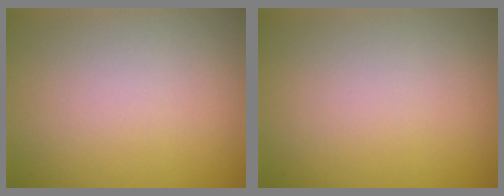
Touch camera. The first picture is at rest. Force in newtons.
{"total": 0.0}